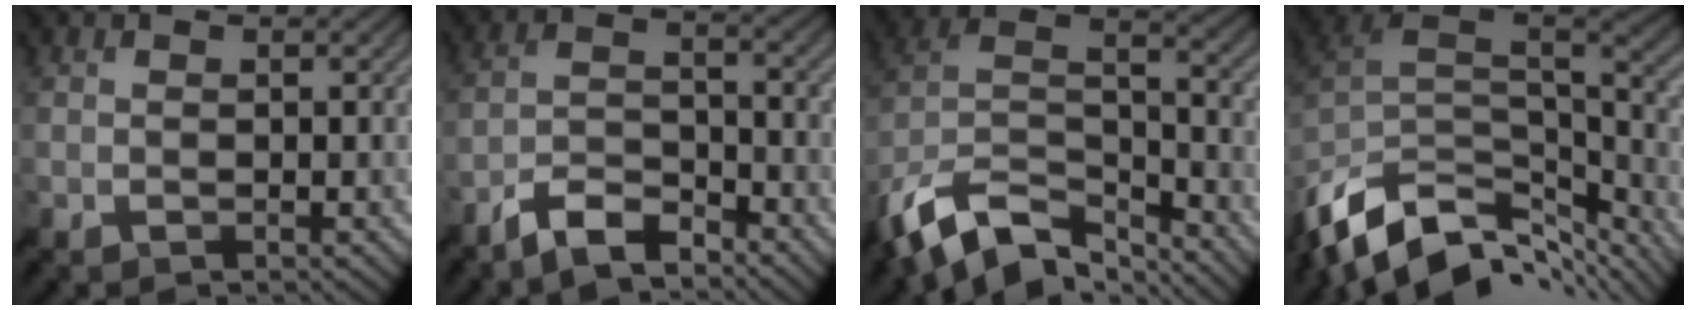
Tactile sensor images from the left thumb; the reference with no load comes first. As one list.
[{"total": 6.0, "force": [-4.9, 1.6, 3.1], "torque": [-0.061, 0.000, -0.101]}, {"total": 14.1, "force": [-9.8, 6.5, 7.8], "torque": [-0.194, -0.007, -0.178]}, {"total": 14.1, "force": [-8.6, 7.3, 8.4], "torque": [-0.217, -0.021, -0.139]}]